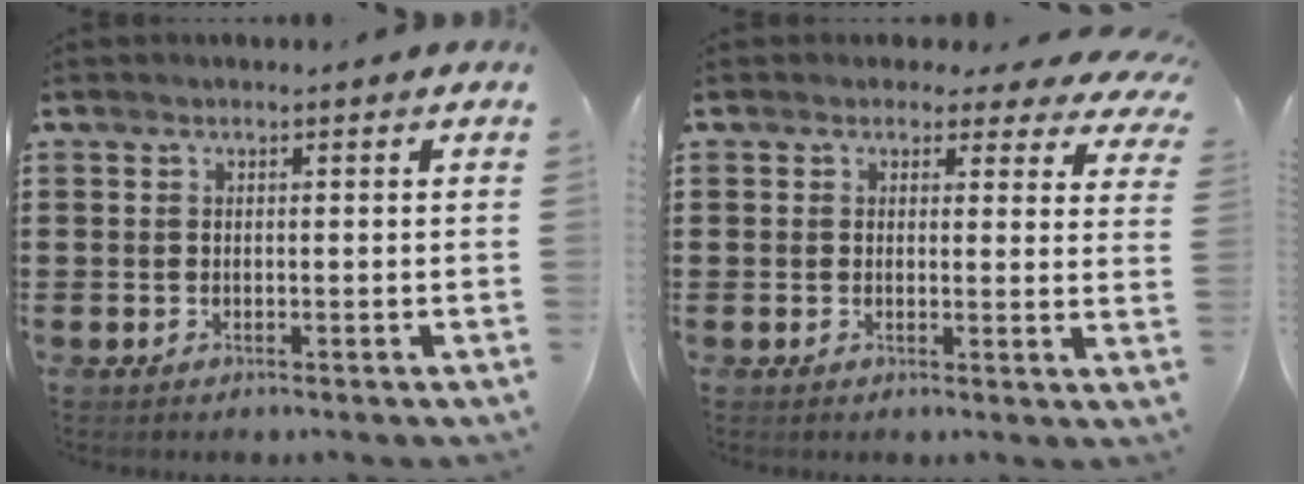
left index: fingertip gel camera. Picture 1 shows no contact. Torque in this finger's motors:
{"motor_torque": [2.14, 0.00, 0.00, -0.13]}